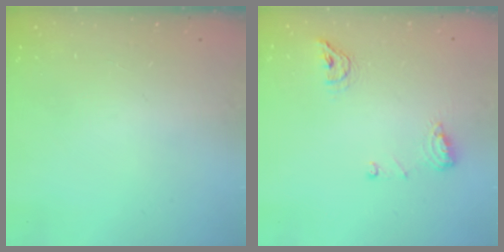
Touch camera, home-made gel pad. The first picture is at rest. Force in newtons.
{"total": 8.2, "press": 8.1, "slide": 1.5}